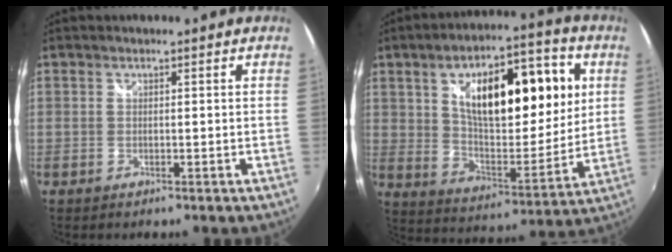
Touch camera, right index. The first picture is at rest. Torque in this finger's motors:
{"motor_torque": [1.66, 0.48, 0.67, 0.12]}